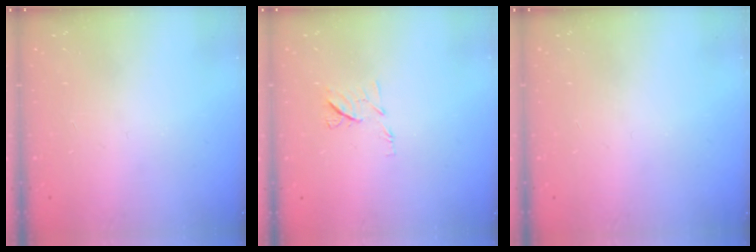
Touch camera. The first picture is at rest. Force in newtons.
{"total": 7.2, "press": 7.0, "slide": 1.4}
{"total": 0.0}